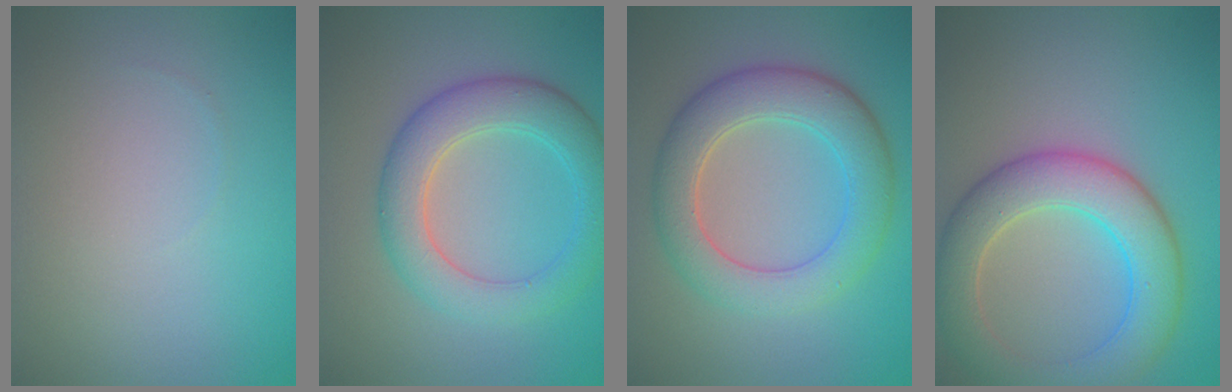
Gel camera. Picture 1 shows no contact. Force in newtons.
{"total": 4.4, "press": 4.4, "slide": 0.0}
{"total": 6.3, "press": 6.2, "slide": 0.6}
{"total": 7.0, "press": 7.0, "slide": 0.5}